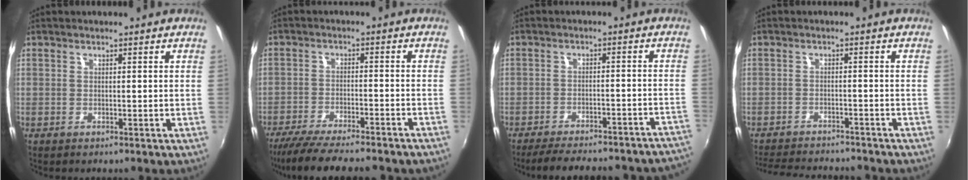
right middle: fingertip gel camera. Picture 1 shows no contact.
{"total": 15.7, "force": [-13.6, 1.9, 7.7], "torque": [-0.153, -0.034, -0.205]}
{"total": 19.3, "force": [-17.5, 3.2, 7.5], "torque": [-0.115, -0.004, -0.217]}
{"total": 11.7, "force": [-10.6, 2.4, 4.1], "torque": [-0.100, -0.010, -0.160]}